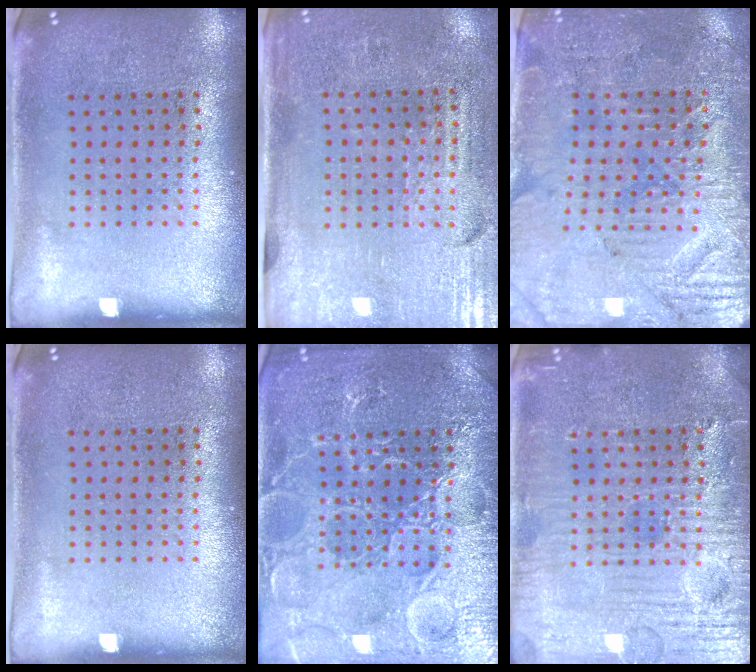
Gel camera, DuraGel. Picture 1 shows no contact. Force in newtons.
{"total": 3.4, "press": 3.1, "slide": 1.4}
{"total": 3.5, "press": 3.3, "slide": 1.0}
{"total": 0.0}
{"total": 5.0, "press": 4.9, "slide": 0.7}
{"total": 6.1, "press": 6.1, "slide": 0.6}